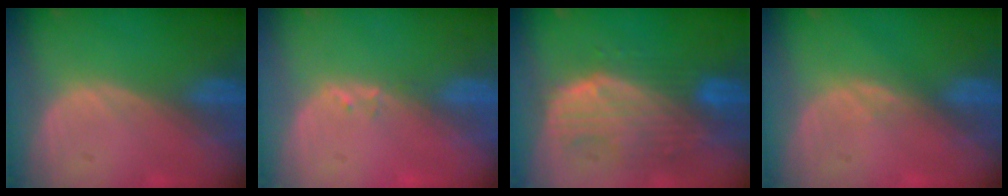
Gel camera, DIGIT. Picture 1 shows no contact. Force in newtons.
{"total": 1.0, "press": 0.9, "slide": 0.5}
{"total": 10.1, "press": 8.8, "slide": 4.9}
{"total": 0.9, "press": 0.9, "slide": 0.4}